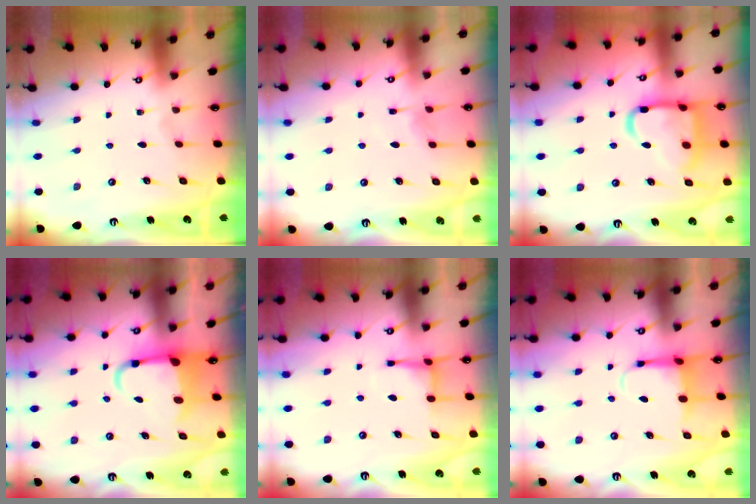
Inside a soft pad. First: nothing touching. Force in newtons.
{"total": 4.7, "press": 4.6, "slide": 0.6}
{"total": 17.8, "press": 17.7, "slide": 1.5}
{"total": 5.2, "press": 5.0, "slide": 1.2}
{"total": 4.4, "press": 4.4, "slide": 0.7}
{"total": 6.2, "press": 6.1, "slide": 1.2}